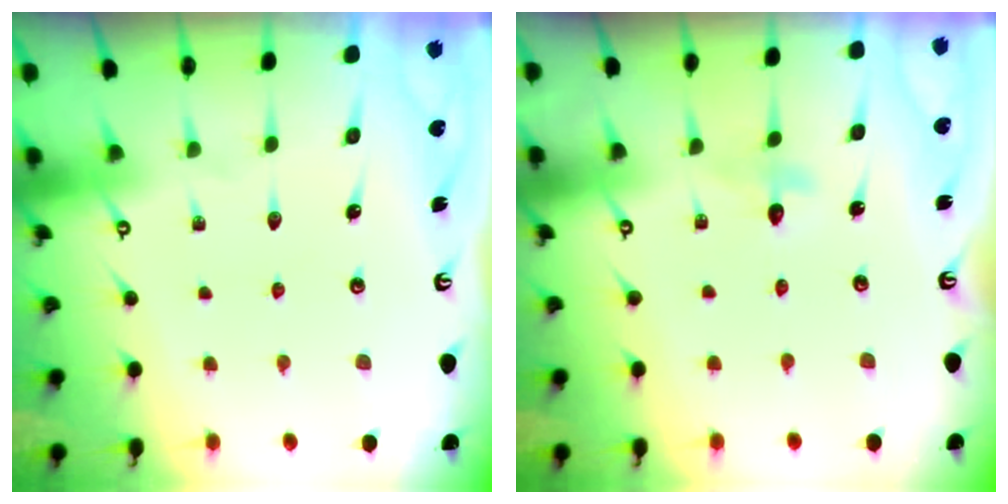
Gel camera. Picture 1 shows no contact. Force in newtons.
{"total": 3.0, "press": 2.9, "slide": 0.3}